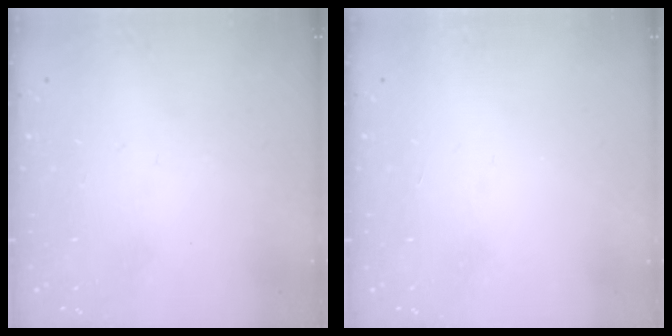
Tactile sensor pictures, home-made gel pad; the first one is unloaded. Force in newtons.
{"total": 1.6, "press": 1.6, "slide": 0.1}